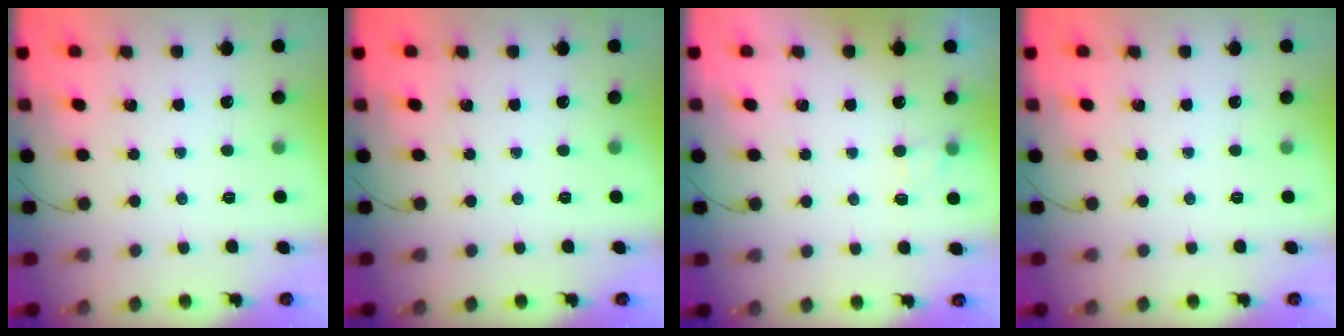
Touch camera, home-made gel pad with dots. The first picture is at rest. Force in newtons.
{"total": 0.0}
{"total": 3.7, "press": 3.4, "slide": 1.4}
{"total": 0.0}